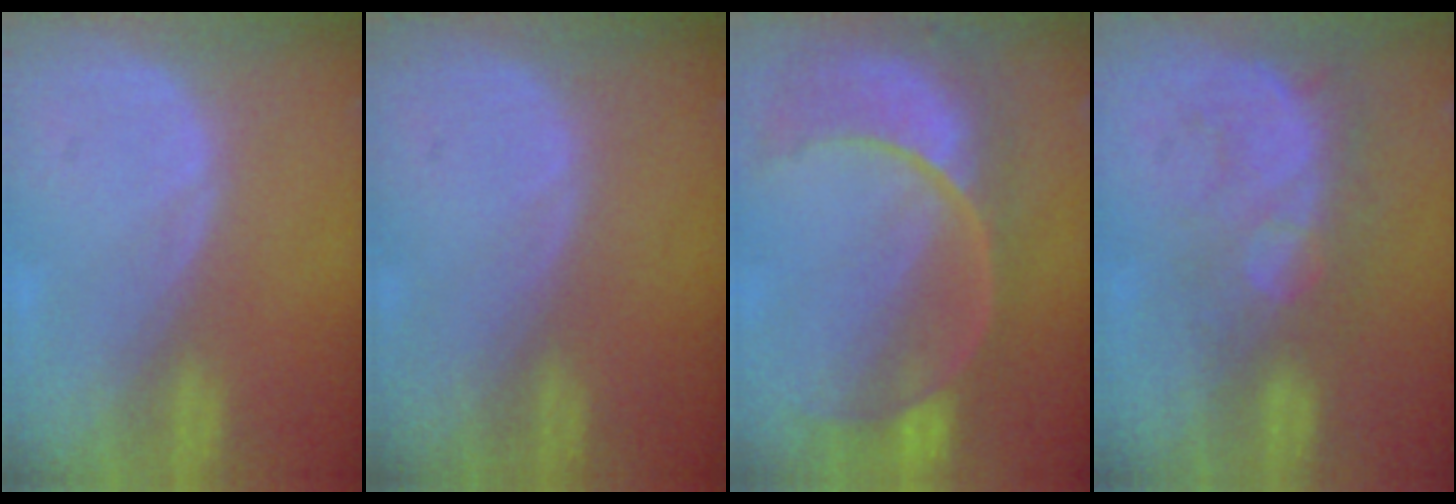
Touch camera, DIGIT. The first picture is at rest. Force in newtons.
{"total": 0.0}
{"total": 11.1, "press": 9.4, "slide": 5.9}
{"total": 8.6, "press": 7.6, "slide": 4.0}